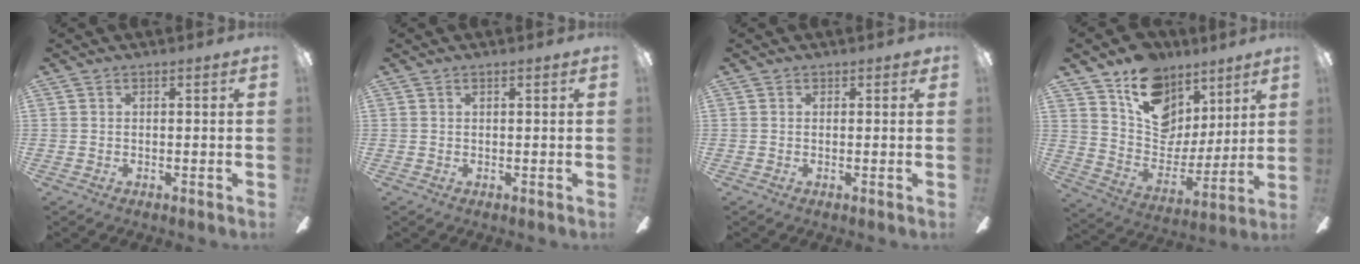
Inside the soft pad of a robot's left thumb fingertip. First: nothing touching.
{"total": 1.3, "force": [0.6, 0.2, 1.1], "torque": [-0.024, 0.000, 0.011]}
{"total": 0.9, "force": [0.6, 0.5, 0.4], "torque": [-0.002, 0.000, 0.008]}
{"total": 17.0, "force": [10.0, 11.7, 7.3], "torque": [-0.118, -0.055, 0.187]}